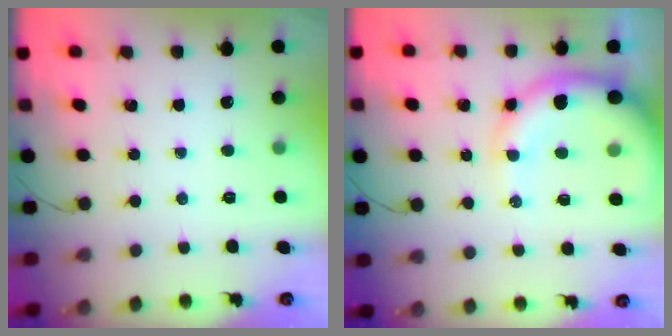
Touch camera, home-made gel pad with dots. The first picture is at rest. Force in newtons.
{"total": 13.1, "press": 12.8, "slide": 2.6}